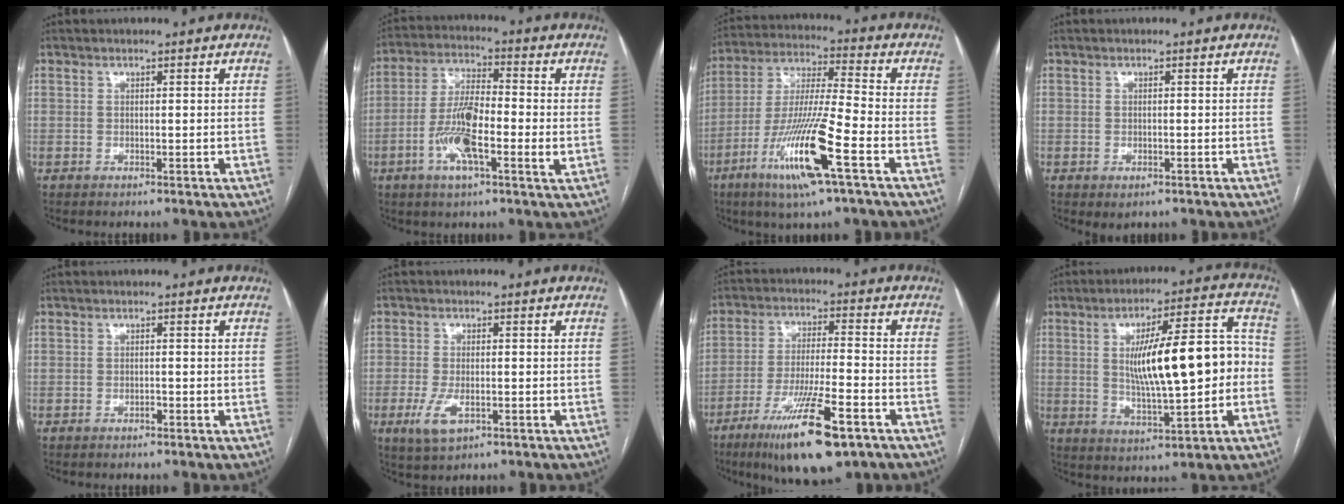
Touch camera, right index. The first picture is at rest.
{"total": 11.0, "force": [-2.4, 2.4, 10.5], "torque": [-0.208, 0.004, -0.050]}
{"total": 15.6, "force": [-7.0, 0.3, 14.0], "torque": [-0.284, -0.019, -0.130]}
{"total": 1.7, "force": [-0.9, 0.8, 1.2], "torque": [-0.015, -0.002, -0.004]}
{"total": 0.8, "force": [-0.5, 0.4, 0.5], "torque": [-0.008, 0.002, -0.007]}
{"total": 5.1, "force": [-2.0, 2.4, 4.1], "torque": [-0.088, -0.007, -0.030]}
{"total": 14.9, "force": [-8.6, 2.1, 12.0], "torque": [-0.217, -0.031, -0.145]}
{"total": 15.6, "force": [0.1, 3.5, 15.2], "torque": [-0.240, 0.029, 0.007]}